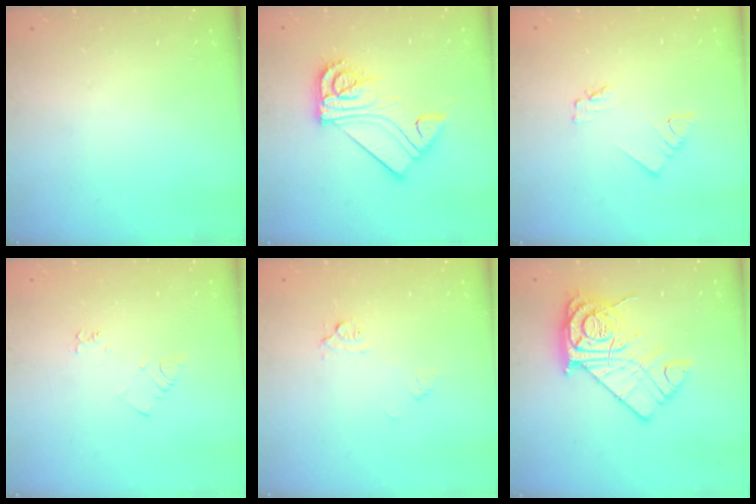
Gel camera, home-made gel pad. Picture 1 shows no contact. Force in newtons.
{"total": 13.3, "press": 13.3, "slide": 1.3}
{"total": 1.8, "press": 1.7, "slide": 0.2}
{"total": 4.0, "press": 3.9, "slide": 0.6}
{"total": 6.0, "press": 5.9, "slide": 0.5}
{"total": 15.8, "press": 15.8, "slide": 1.4}